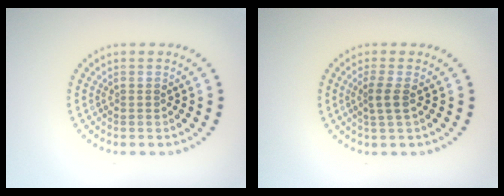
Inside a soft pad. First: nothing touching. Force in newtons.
{"total": 1.7, "press": 1.3, "slide": 1.1}